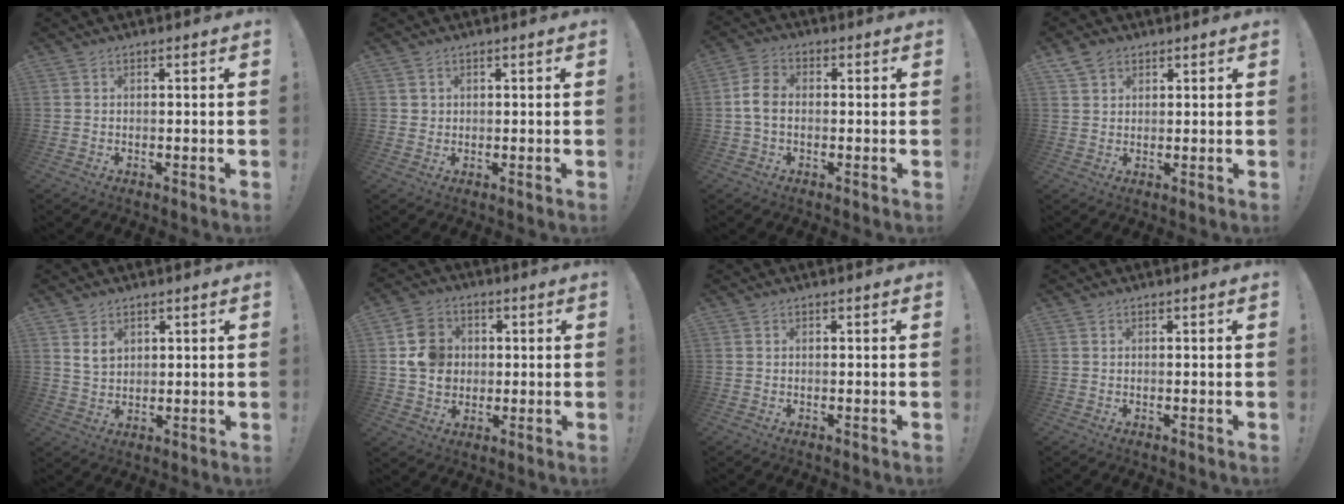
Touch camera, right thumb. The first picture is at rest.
{"total": 1.6, "force": [0.7, 1.4, 0.3], "torque": [0.000, -0.002, 0.011]}
{"total": 7.0, "force": [-0.7, 4.9, 5.0], "torque": [-0.103, 0.013, -0.009]}
{"total": 4.6, "force": [2.9, 3.2, 1.4], "torque": [-0.027, -0.008, 0.056]}
{"total": 5.1, "force": [2.5, 3.7, 2.5], "torque": [-0.036, -0.005, 0.047]}
{"total": 12.0, "force": [1.6, 10.7, 5.3], "torque": [-0.076, 0.000, 0.036]}
{"total": 0.0}
{"total": 0.0}